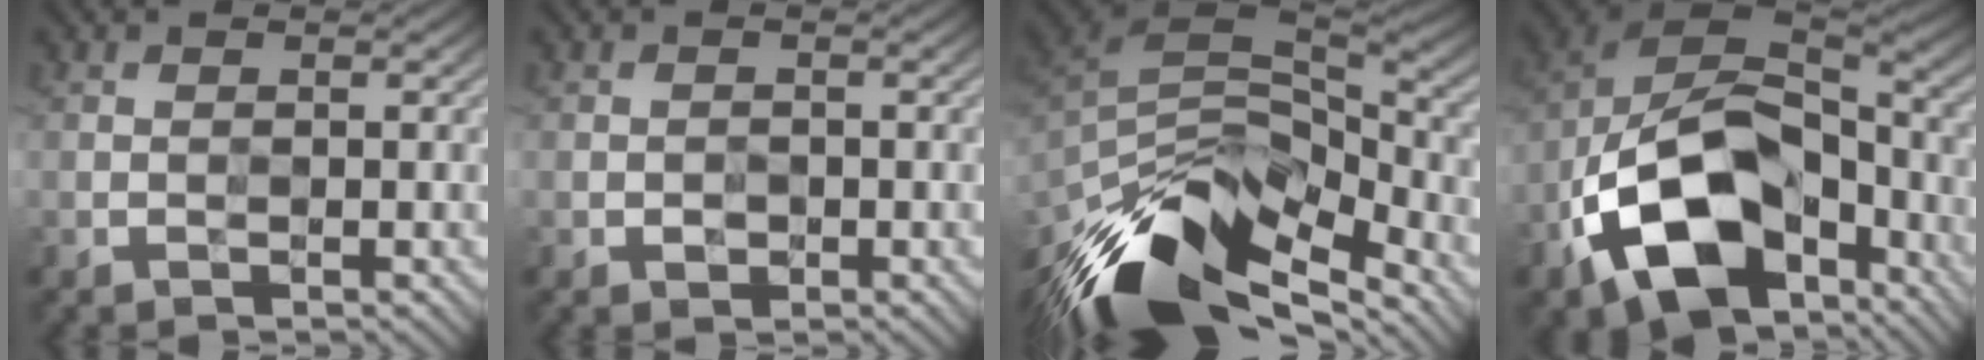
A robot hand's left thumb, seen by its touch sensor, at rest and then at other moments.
{"total": 0.9, "force": [-0.5, 0.8, 0.1], "torque": [0.001, 0.001, -0.009]}
{"total": 15.3, "force": [-11.2, 6.5, 8.1], "torque": [-0.198, -0.021, -0.191]}
{"total": 15.1, "force": [-7.5, 9.2, 9.3], "torque": [-0.187, -0.027, -0.149]}